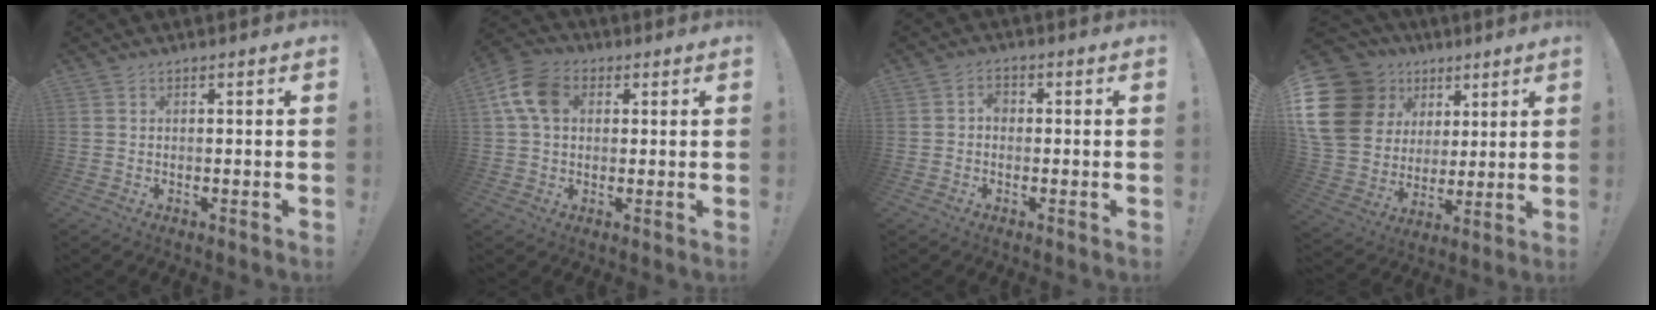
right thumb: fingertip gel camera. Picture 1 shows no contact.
{"total": 11.0, "force": [2.8, 7.8, 7.2], "torque": [-0.134, 0.012, 0.056]}
{"total": 2.7, "force": [-0.6, 1.9, 1.8], "torque": [-0.025, 0.007, -0.013]}
{"total": 20.8, "force": [7.4, 16.5, 10.3], "torque": [-0.183, -0.030, 0.173]}